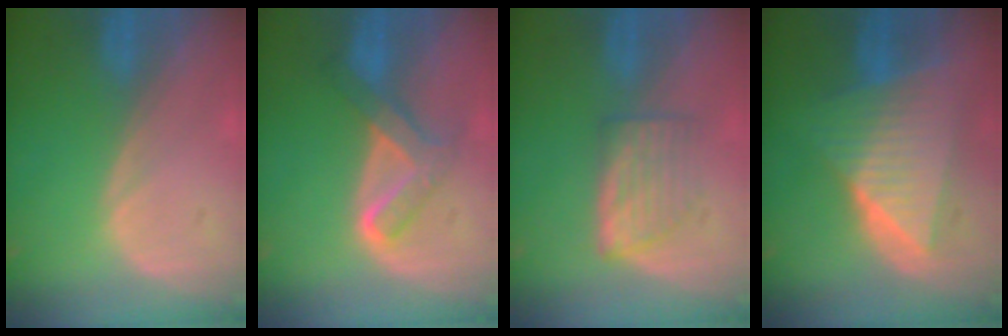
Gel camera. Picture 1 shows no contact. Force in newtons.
{"total": 5.7, "press": 5.6, "slide": 1.2}
{"total": 5.0, "press": 4.9, "slide": 1.2}
{"total": 9.6, "press": 9.5, "slide": 0.6}